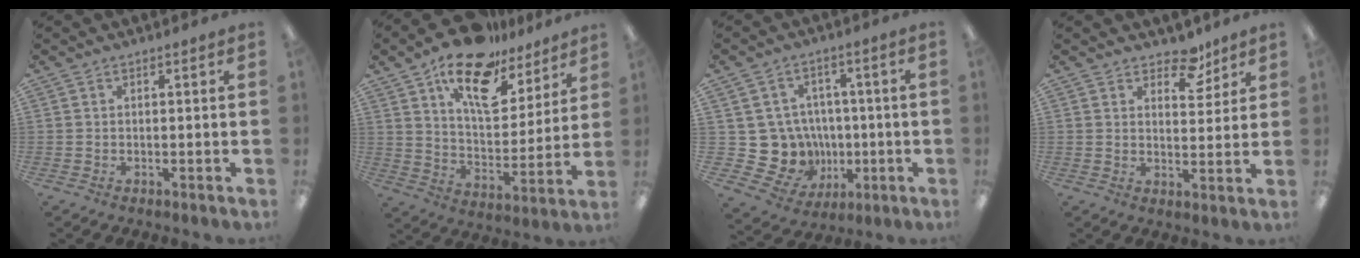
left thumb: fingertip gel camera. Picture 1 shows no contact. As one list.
[{"total": 17.7, "force": [11.9, 8.4, 10.1], "torque": [-0.168, -0.065, 0.206]}, {"total": 11.9, "force": [-1.1, 11.4, 3.1], "torque": [-0.090, 0.000, 0.000]}, {"total": 6.9, "force": [5.3, 3.6, 2.6], "torque": [-0.021, -0.031, 0.090]}]